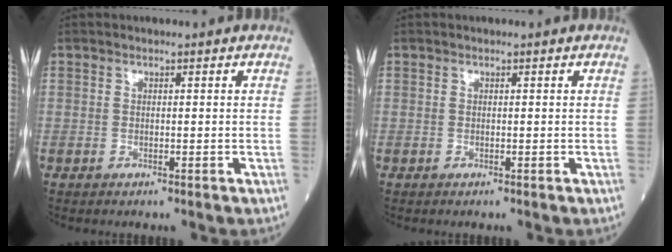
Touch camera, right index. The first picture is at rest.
{"total": 0.0}